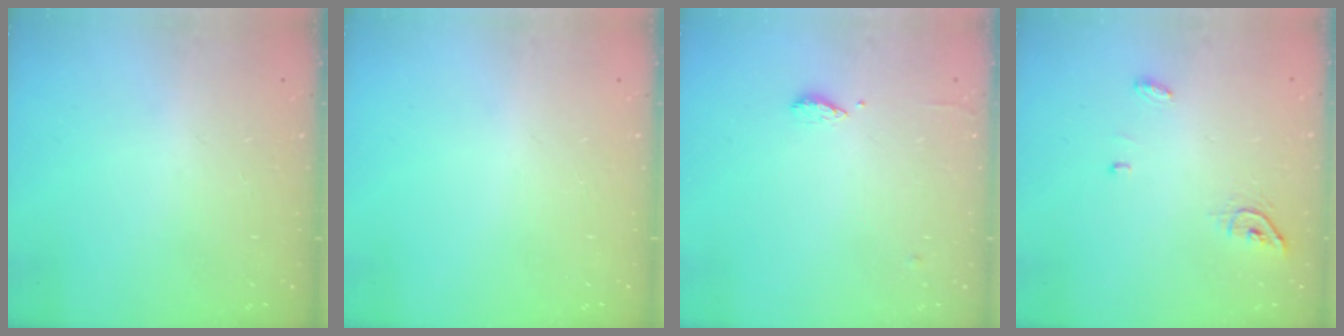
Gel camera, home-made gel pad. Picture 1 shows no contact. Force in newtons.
{"total": 0.0}
{"total": 6.1, "press": 6.0, "slide": 0.7}
{"total": 5.2, "press": 5.2, "slide": 0.1}